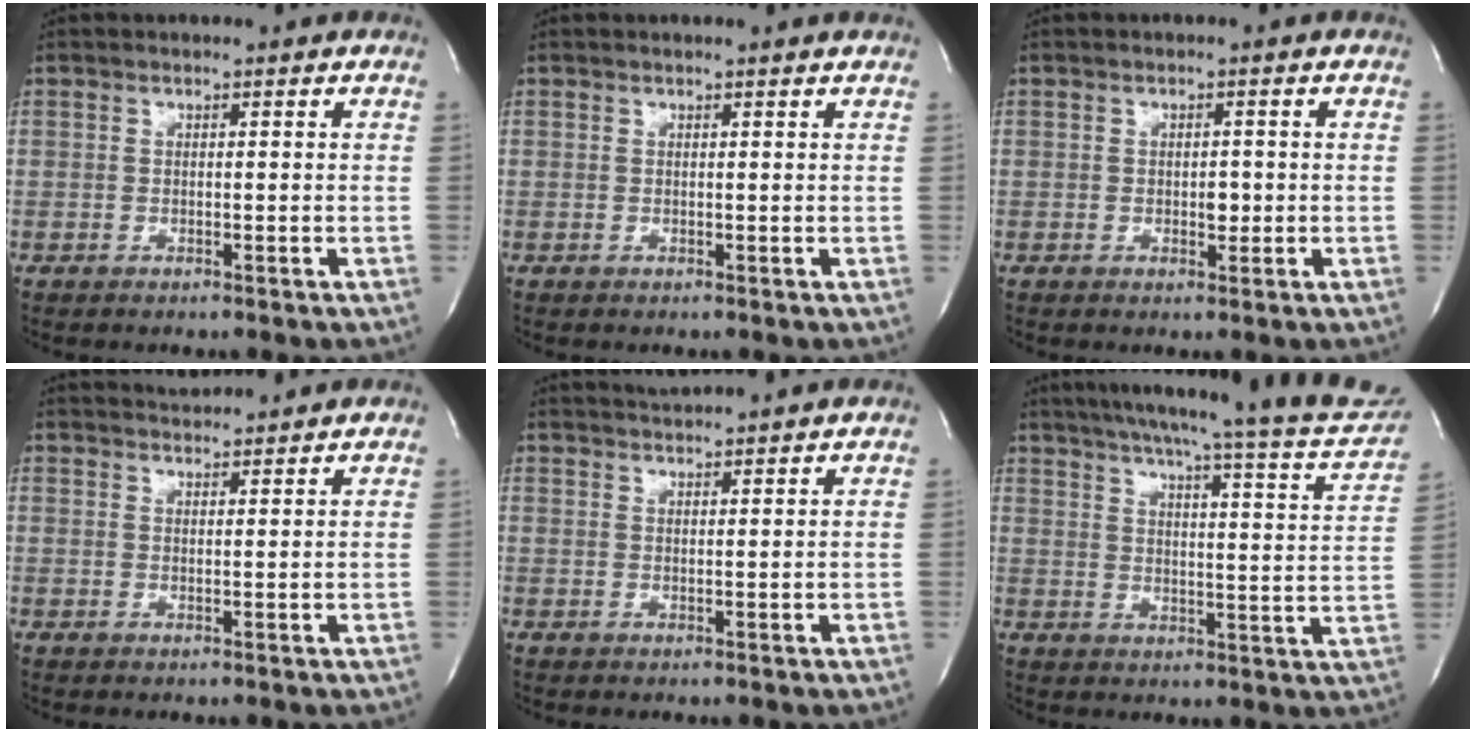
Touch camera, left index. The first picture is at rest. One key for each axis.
{"total": 1.5, "fx": 1.4, "fy": -0.3, "fz": 0.4, "tx": -0.016, "ty": 0.003, "tz": 0.016}
{"total": 1.8, "fx": -0.2, "fy": 1.1, "fz": 1.4, "tx": -0.020, "ty": 0.001, "tz": -0.001}
{"total": 5.5, "fx": 5.4, "fy": -0.1, "fz": 1.1, "tx": -0.024, "ty": 0.026, "tz": 0.078}
{"total": 5.8, "fx": 5.6, "fy": -0.6, "fz": 1.6, "tx": -0.030, "ty": 0.026, "tz": 0.081}
{"total": 28.1, "fx": 25.5, "fy": 1.3, "fz": 11.9, "tx": -0.180, "ty": -0.071, "tz": 0.305}